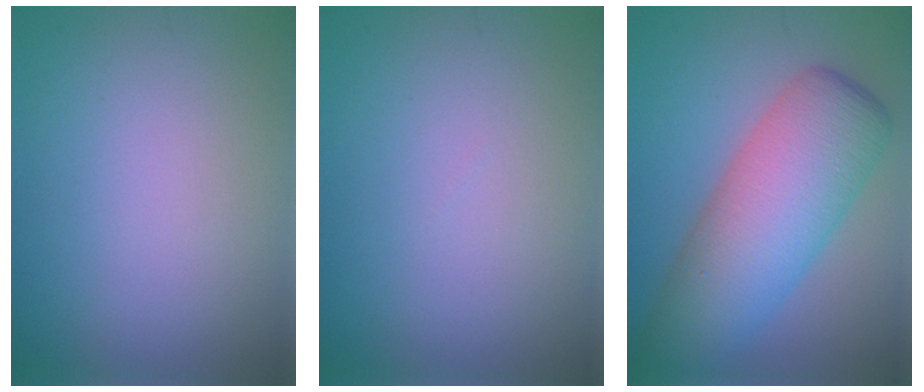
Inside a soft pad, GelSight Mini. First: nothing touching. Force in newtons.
{"total": 0.0}
{"total": 9.4, "press": 9.4, "slide": 0.3}